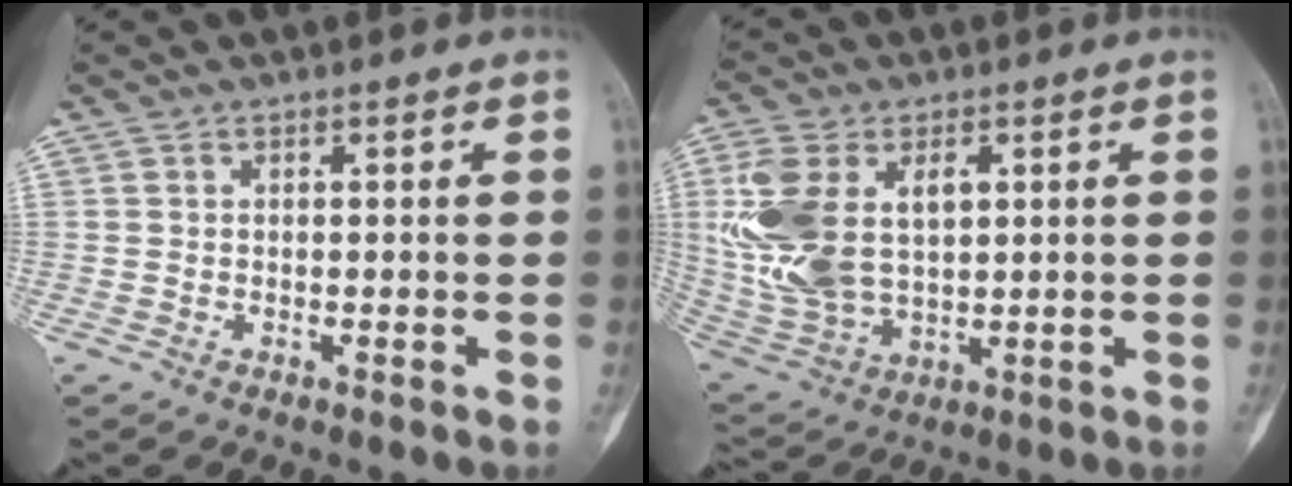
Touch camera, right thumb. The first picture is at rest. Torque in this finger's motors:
{"motor_torque": [0.13, 2.78, 0.23, 0.07, 0.21]}